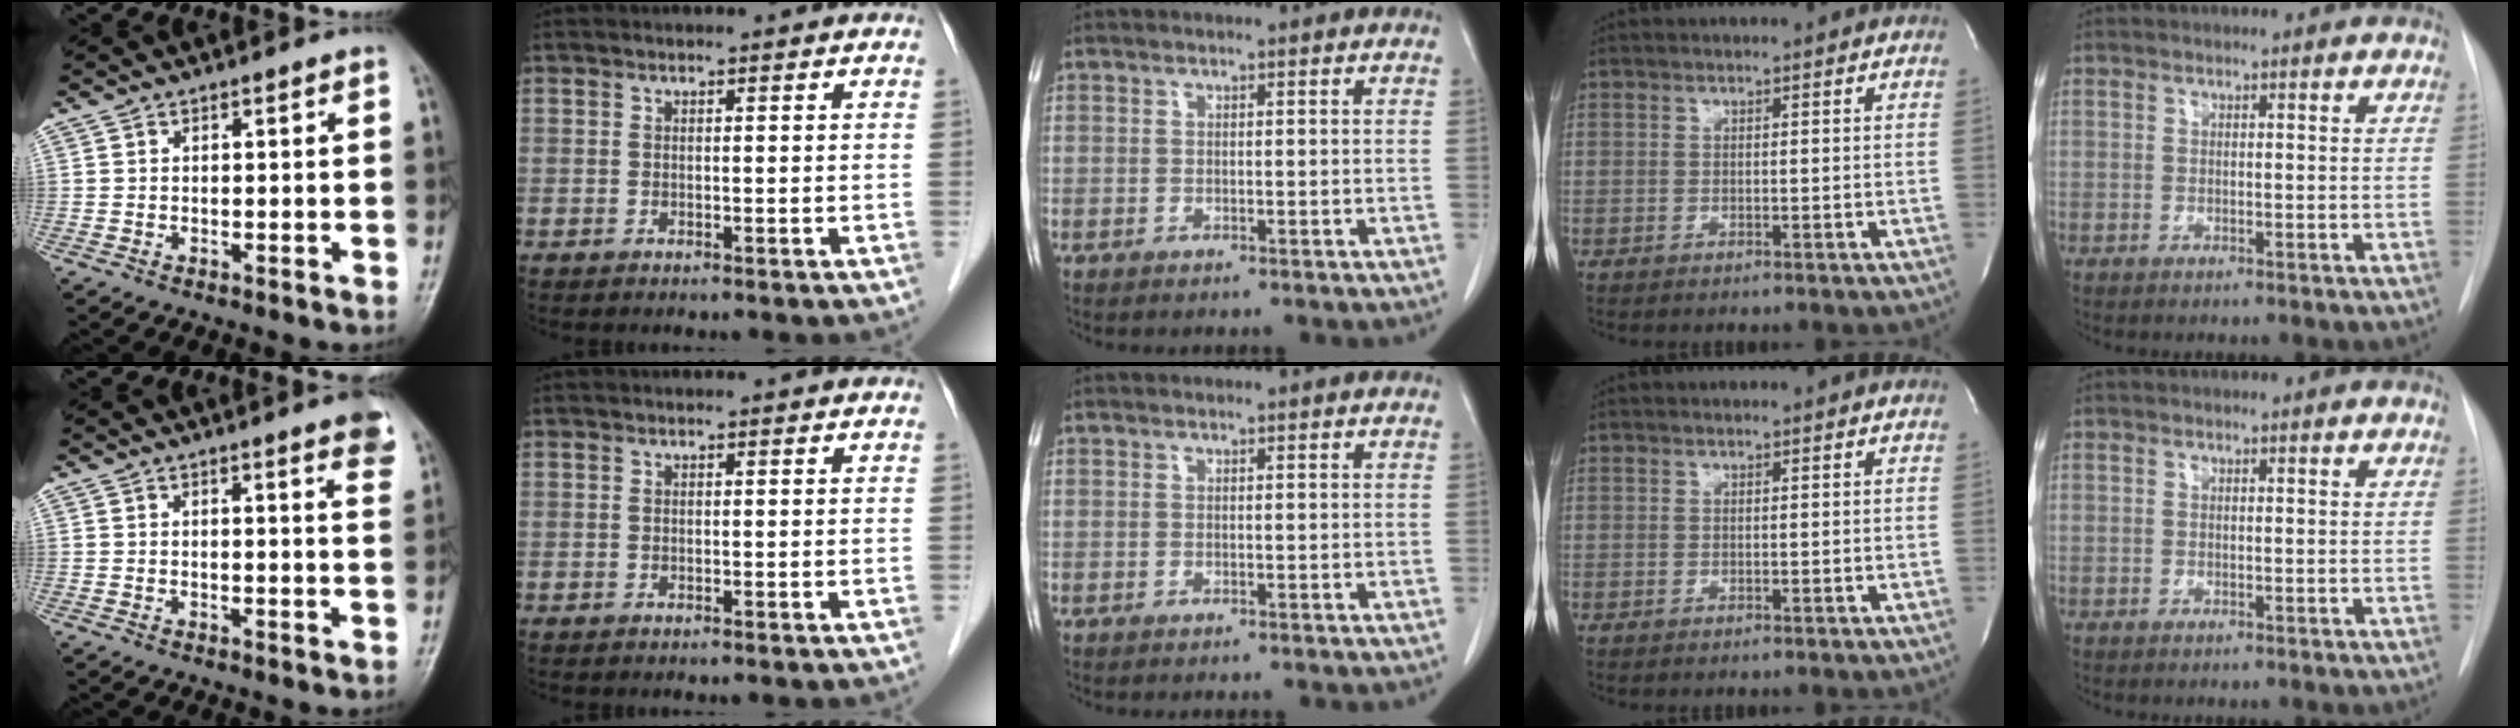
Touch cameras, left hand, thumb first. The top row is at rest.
{"thumb": {"total": 5.0, "force": [3.4, 0.5, 3.6], "torque": [-0.034, -0.010, 0.031]}}